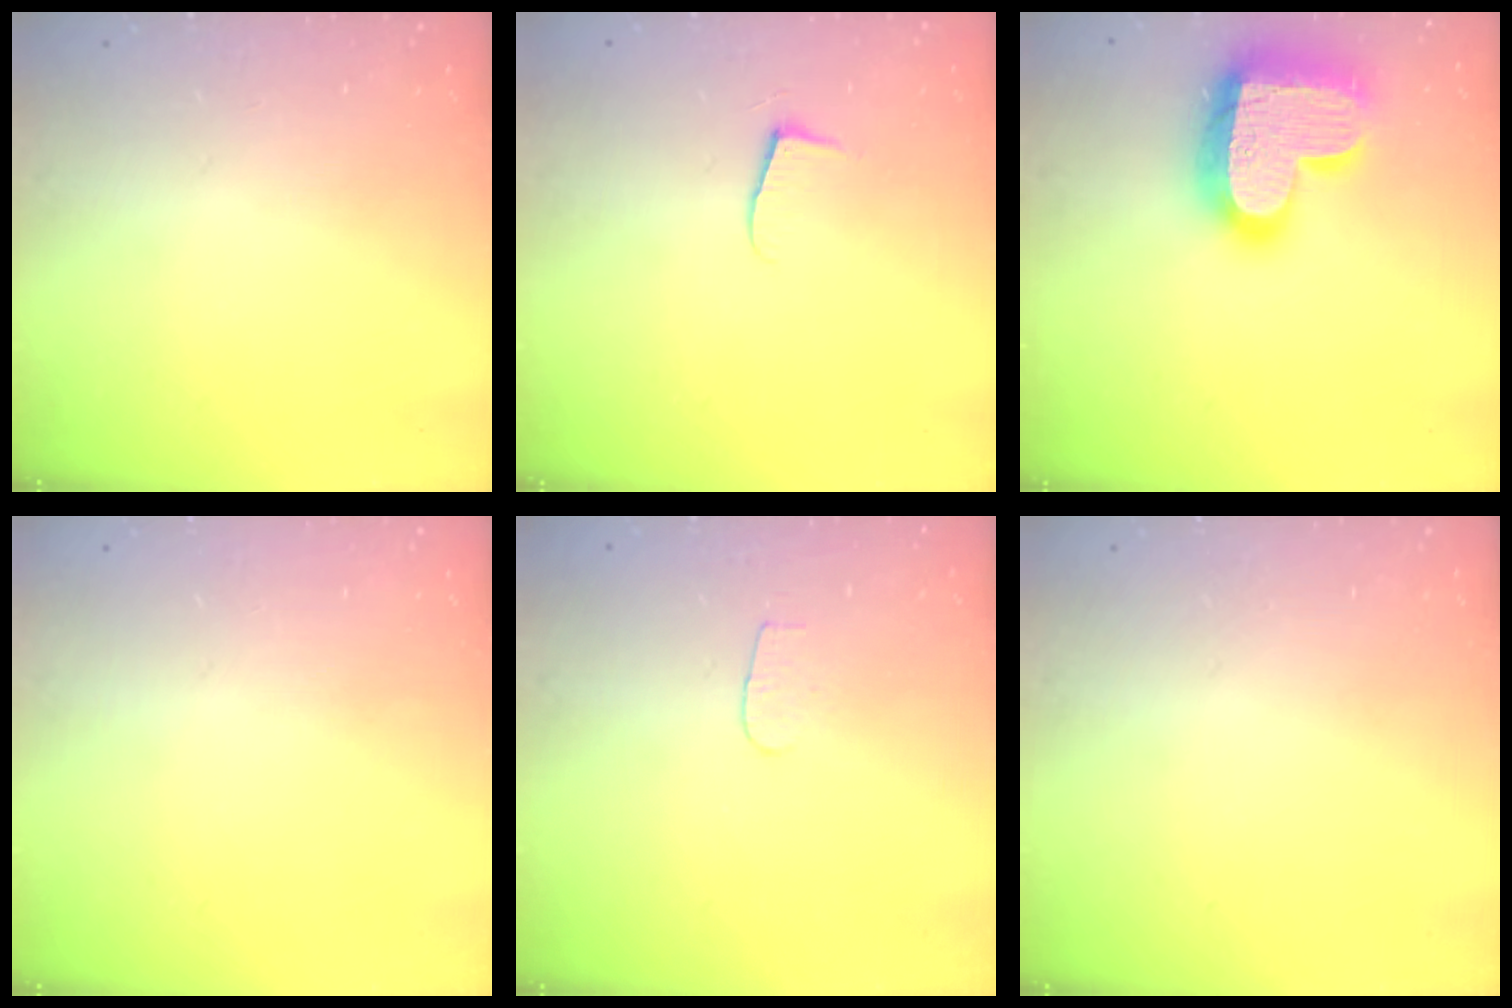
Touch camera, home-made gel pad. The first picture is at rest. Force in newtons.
{"total": 5.2, "press": 5.2, "slide": 0.5}
{"total": 21.5, "press": 21.5, "slide": 1.6}
{"total": 0.0}
{"total": 3.1, "press": 3.1, "slide": 0.2}
{"total": 0.0}